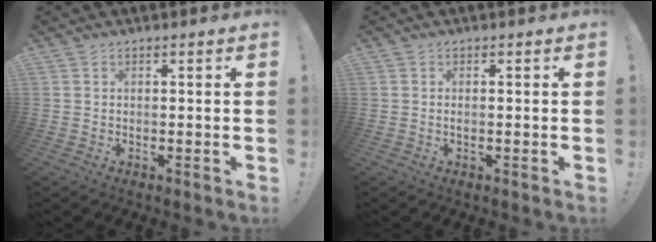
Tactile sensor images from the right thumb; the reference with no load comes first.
{"total": 0.7, "force": [-0.2, 0.0, 0.6], "torque": [-0.012, 0.000, -0.004]}